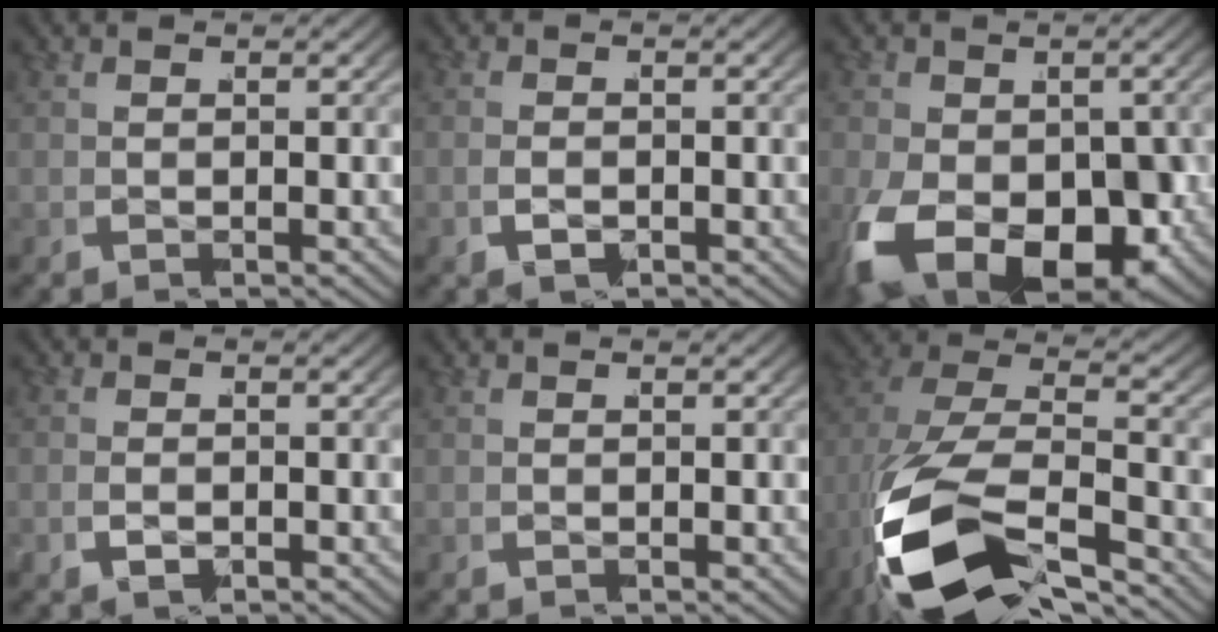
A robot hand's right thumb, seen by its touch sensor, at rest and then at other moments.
{"total": 1.7, "force": [-1.2, 1.1, 0.7], "torque": [-0.024, -0.006, -0.020]}
{"total": 14.0, "force": [-5.5, 9.1, 9.1], "torque": [-0.195, -0.074, -0.056]}
{"total": 1.4, "force": [-1.0, 0.9, 0.5], "torque": [-0.021, -0.005, -0.017]}
{"total": 0.0}
{"total": 15.0, "force": [-4.7, 8.4, 11.6], "torque": [-0.278, -0.051, -0.048]}